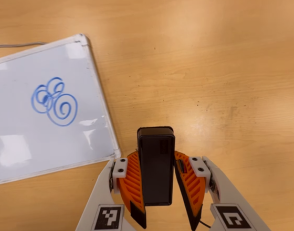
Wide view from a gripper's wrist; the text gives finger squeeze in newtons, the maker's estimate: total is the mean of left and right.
{"total": 6.2, "left": 5.8, "right": 6.5}